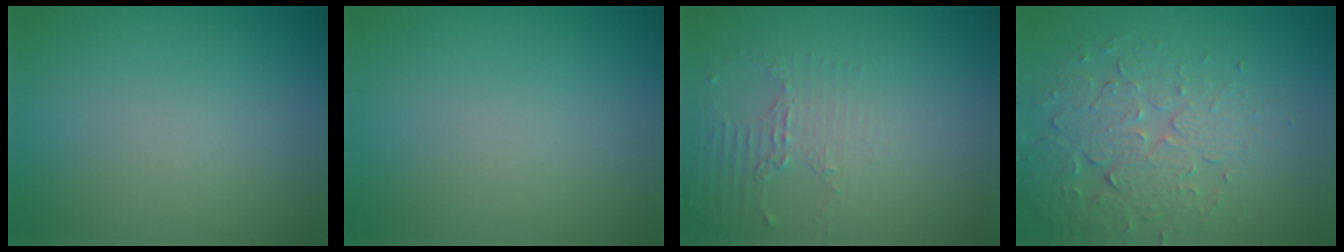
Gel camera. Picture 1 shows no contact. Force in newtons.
{"total": 0.0}
{"total": 2.0, "press": 1.5, "slide": 1.4}
{"total": 4.2, "press": 3.9, "slide": 1.5}